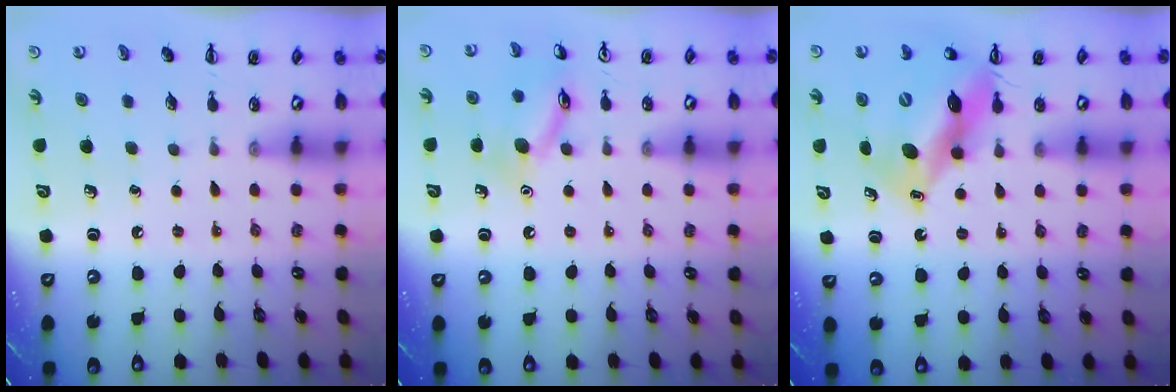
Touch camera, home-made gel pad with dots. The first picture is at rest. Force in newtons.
{"total": 12.2, "press": 12.1, "slide": 0.7}
{"total": 13.4, "press": 12.8, "slide": 3.8}